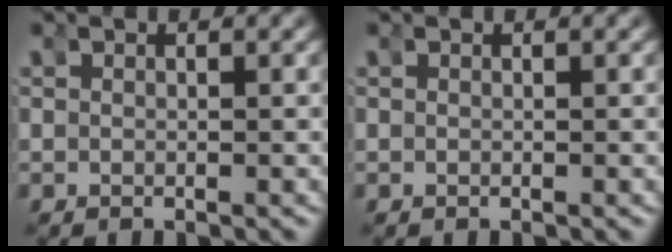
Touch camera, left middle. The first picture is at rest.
{"total": 0.0}